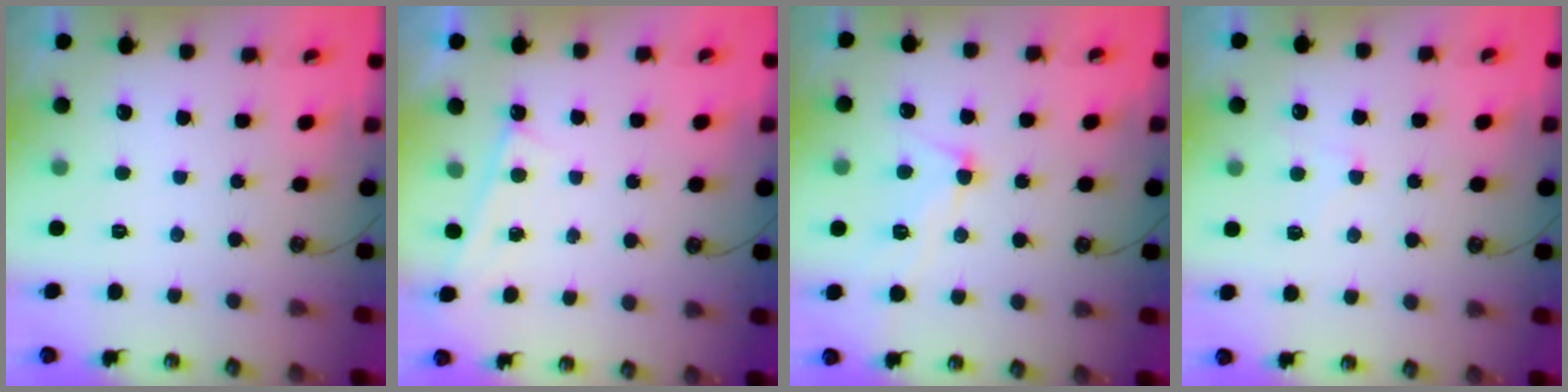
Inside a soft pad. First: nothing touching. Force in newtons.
{"total": 0.6, "press": 0.5, "slide": 0.1}
{"total": 5.8, "press": 5.7, "slide": 0.6}
{"total": 4.6, "press": 4.5, "slide": 0.6}